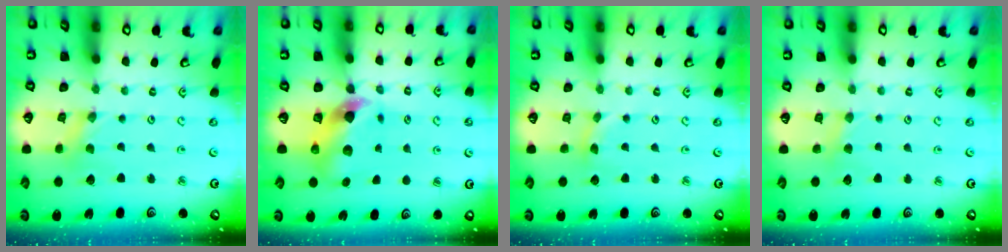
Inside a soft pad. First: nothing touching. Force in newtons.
{"total": 8.2, "press": 8.1, "slide": 1.1}
{"total": 3.6, "press": 3.6, "slide": 0.3}
{"total": 3.0, "press": 3.0, "slide": 0.4}